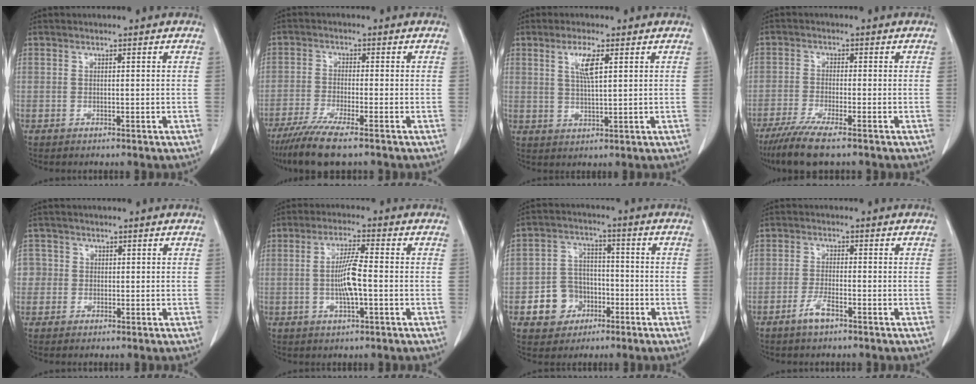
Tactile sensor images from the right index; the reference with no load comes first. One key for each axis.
{"total": 7.6, "fx": -5.9, "fy": 0.1, "fz": 4.9, "tx": -0.084, "ty": -0.022, "tz": -0.101}
{"total": 4.5, "fx": 1.9, "fy": 0.5, "fz": 4.0, "tx": -0.082, "ty": -0.002, "tz": 0.038}
{"total": 7.0, "fx": -5.4, "fy": 0.1, "fz": 4.6, "tx": -0.080, "ty": -0.020, "tz": -0.092}
{"total": 2.9, "fx": 0.1, "fy": 2.9, "fz": 0.0, "tx": 0.018, "ty": 0.010, "tz": 0.001}
{"total": 6.4, "fx": -0.6, "fy": 0.7, "fz": 6.3, "tx": -0.122, "ty": 0.000, "tz": -0.012}
{"total": 7.9, "fx": -3.0, "fy": 6.8, "fz": 2.5, "tx": -0.052, "ty": 0.021, "tz": -0.039}
{"total": 3.2, "fx": -2.1, "fy": 0.6, "fz": 2.3, "tx": -0.049, "ty": 0.000, "tz": -0.039}